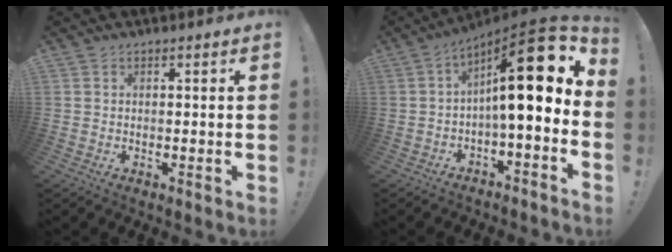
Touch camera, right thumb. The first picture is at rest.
{"total": 18.9, "force": [4.1, 4.5, 17.9], "torque": [-0.267, -0.026, 0.063]}